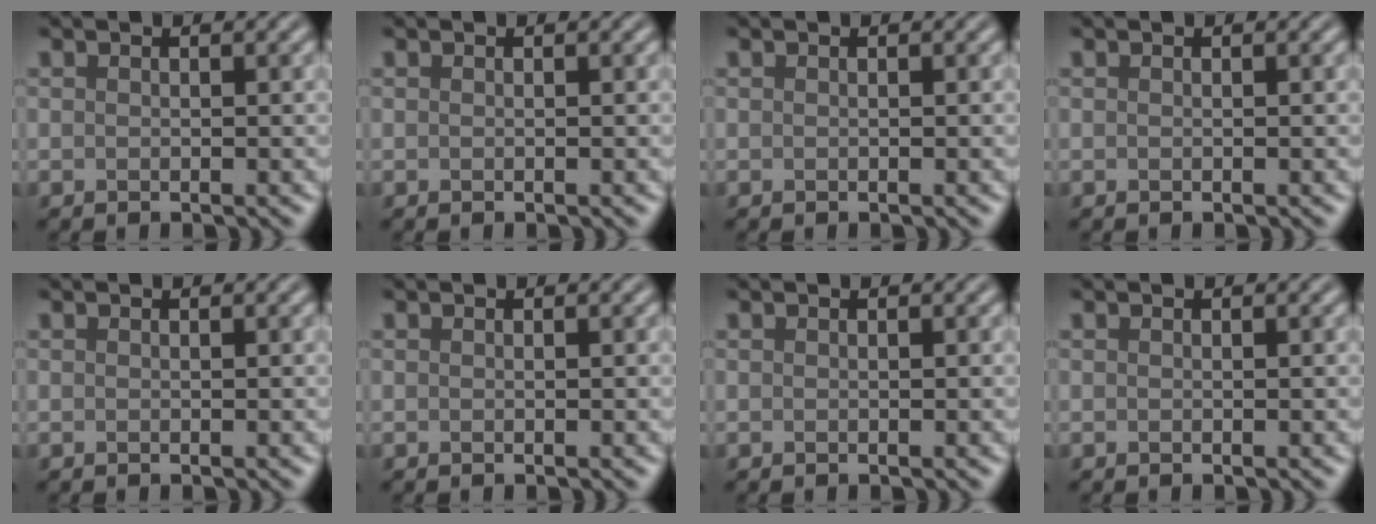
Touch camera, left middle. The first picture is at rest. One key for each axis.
{"total": 0.0}
{"total": 0.0}
{"total": 0.0}
{"total": 0.0}
{"total": 0.0}
{"total": 0.0}
{"total": 0.0}